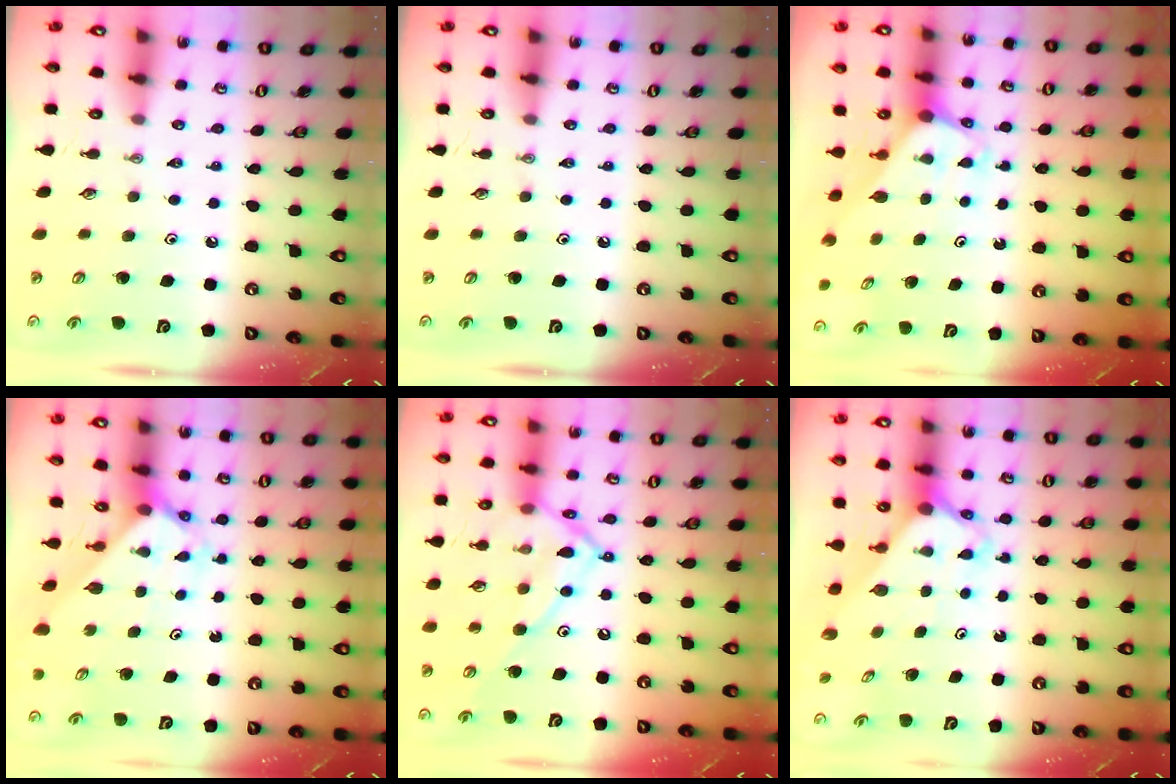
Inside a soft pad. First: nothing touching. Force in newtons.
{"total": 0.0}
{"total": 2.1, "press": 2.1, "slide": 0.2}
{"total": 2.3, "press": 2.3, "slide": 0.2}
{"total": 16.4, "press": 16.4, "slide": 1.1}
{"total": 2.5, "press": 2.5, "slide": 0.1}